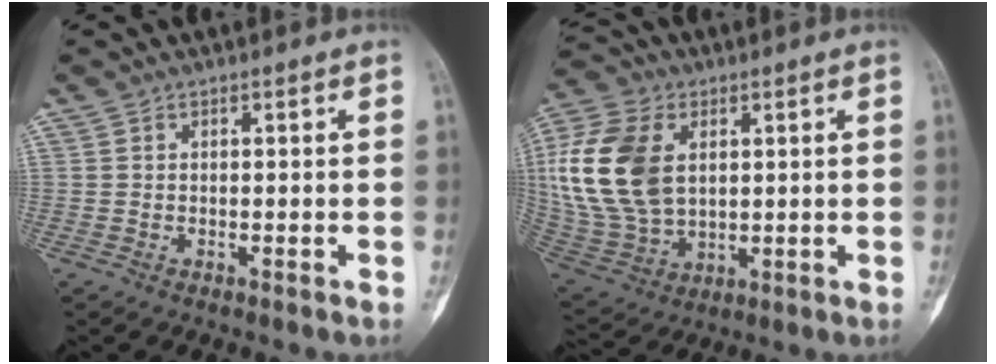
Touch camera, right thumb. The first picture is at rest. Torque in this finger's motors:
{"motor_torque": [-0.49, 1.22, 1.99, 0.45, 0.46]}